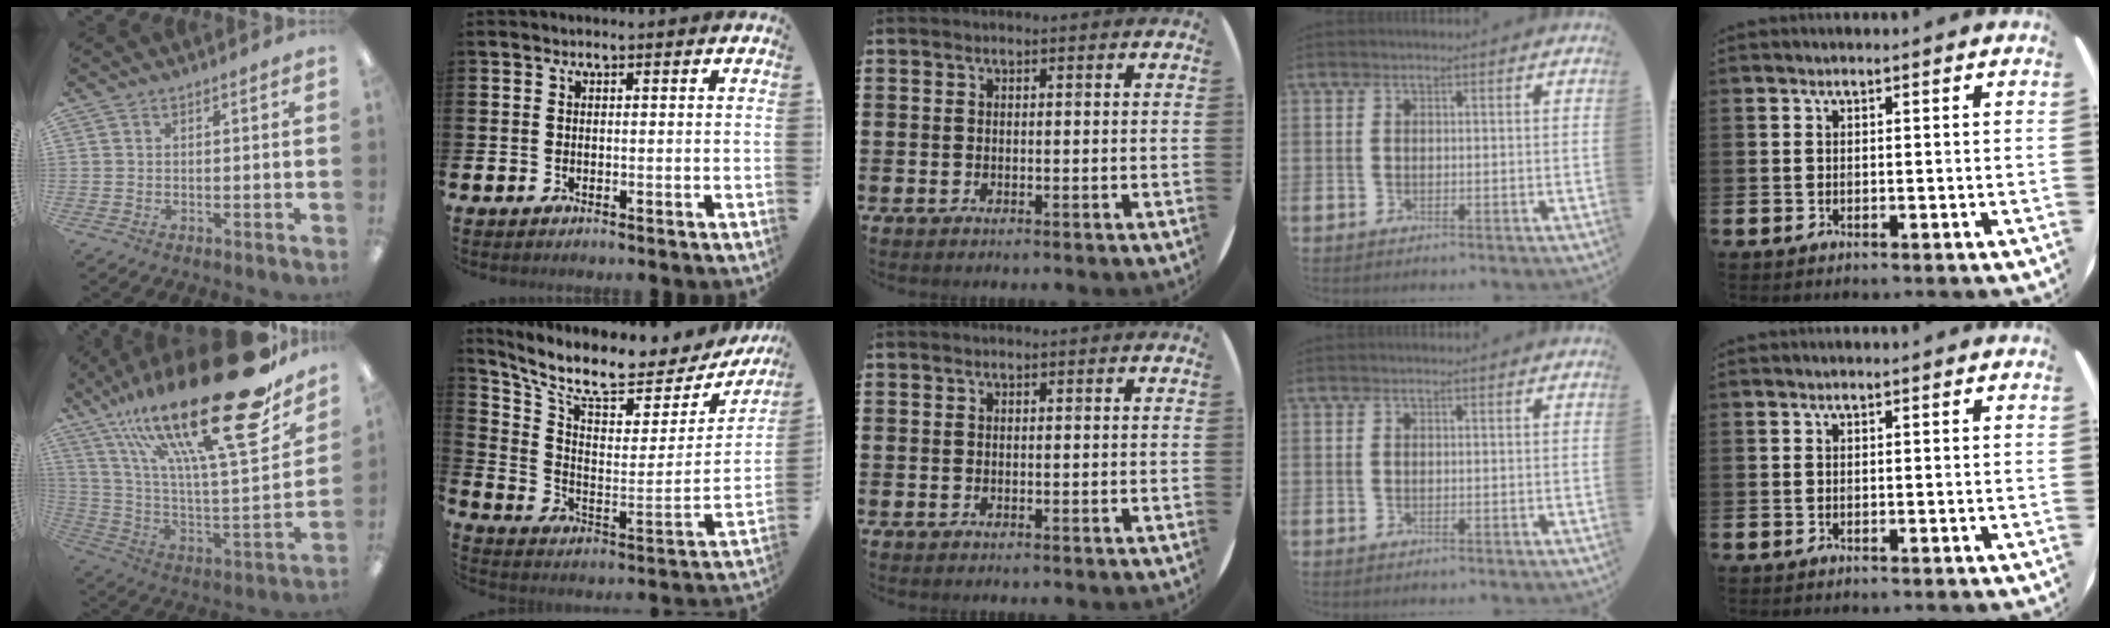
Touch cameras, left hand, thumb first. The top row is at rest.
{"thumb": {"total": 30.9, "force": [19.1, 7.5, 23.1], "torque": [-0.381, -0.133, 0.311]}, "index": {"total": 8.7, "force": [7.2, 2.4, 4.2], "torque": [-0.106, -0.061, 0.117]}}